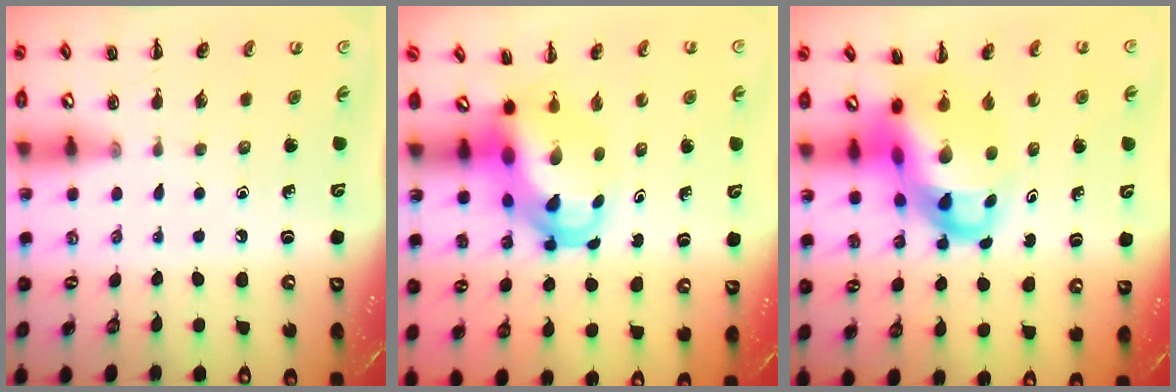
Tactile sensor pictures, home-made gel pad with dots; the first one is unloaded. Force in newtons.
{"total": 6.8, "press": 6.7, "slide": 1.1}
{"total": 9.8, "press": 9.4, "slide": 2.7}